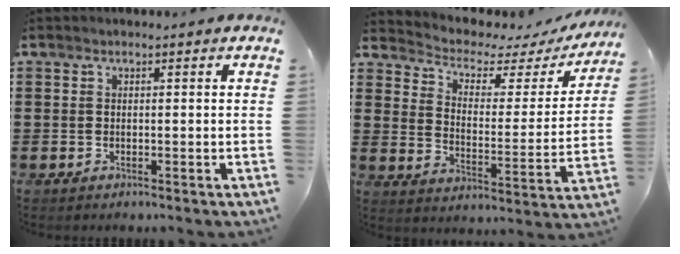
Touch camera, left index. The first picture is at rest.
{"total": 3.4, "force": [2.6, 1.6, 1.5], "torque": [-0.048, -0.021, 0.035]}